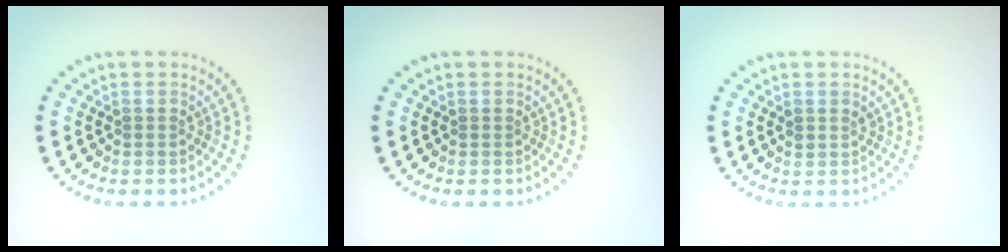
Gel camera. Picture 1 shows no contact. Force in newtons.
{"total": 0.0}
{"total": 0.8, "press": 0.7, "slide": 0.3}